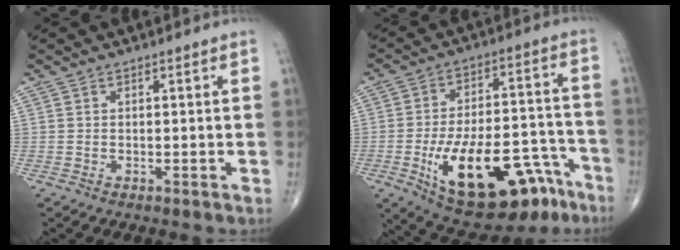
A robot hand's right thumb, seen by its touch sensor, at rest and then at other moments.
{"total": 23.2, "force": [-11.4, 10.5, 17.4], "torque": [-0.250, 0.065, -0.159]}